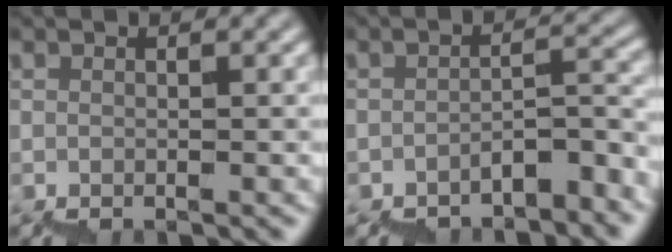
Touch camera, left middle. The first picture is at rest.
{"total": 3.7, "force": [-2.9, 1.0, 2.0], "torque": [-0.034, 0.014, -0.038]}